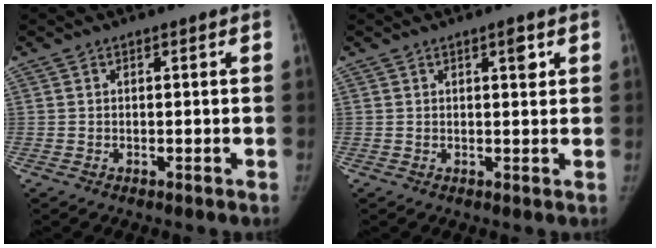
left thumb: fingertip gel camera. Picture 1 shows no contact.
{"total": 2.2, "force": [1.0, 0.9, 1.7], "torque": [-0.015, -0.004, 0.015]}